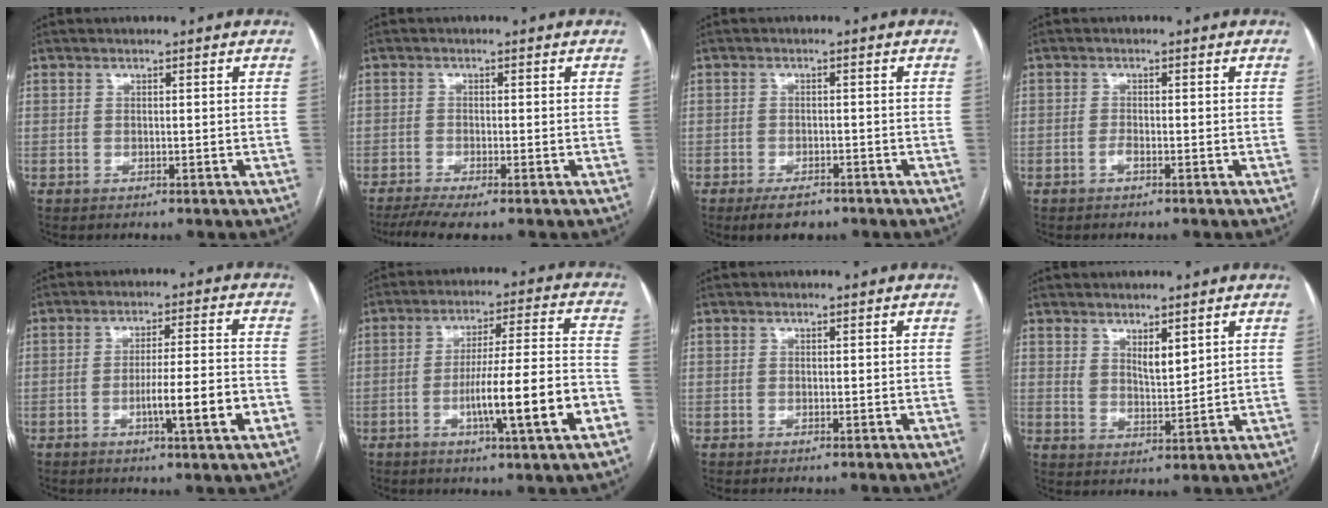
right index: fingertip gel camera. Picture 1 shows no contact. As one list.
[{"total": 4.6, "force": [-3.4, 0.3, 3.1], "torque": [-0.054, -0.010, -0.061]}, {"total": 4.1, "force": [-2.9, 1.8, 2.2], "torque": [-0.040, -0.003, -0.042]}, {"total": 1.0, "force": [-0.6, 0.1, 0.7], "torque": [-0.014, 0.002, -0.013]}, {"total": 8.3, "force": [-3.0, -0.1, 7.8], "torque": [-0.121, -0.002, -0.047]}, {"total": 13.8, "force": [-4.9, -0.1, 12.9], "torque": [-0.211, -0.001, -0.075]}, {"total": 0.0}, {"total": 3.8, "force": [2.5, 1.3, 2.6], "torque": [-0.050, -0.010, 0.052]}]